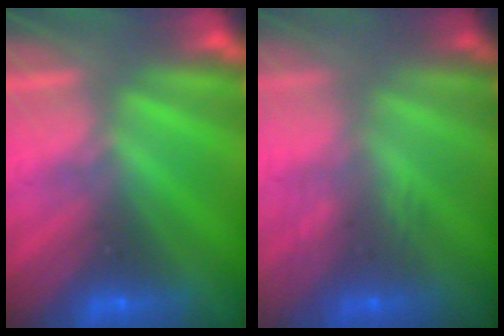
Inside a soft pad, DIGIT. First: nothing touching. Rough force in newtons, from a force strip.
{"total": 2.9}